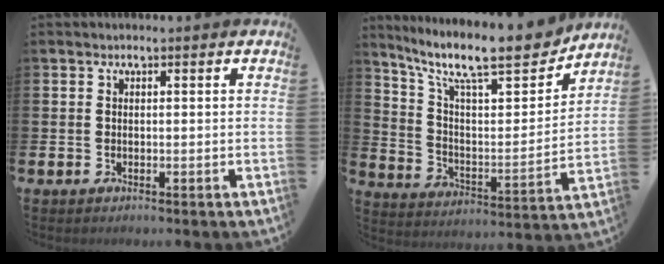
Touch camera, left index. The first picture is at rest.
{"total": 13.1, "force": [10.9, 3.2, 6.6], "torque": [-0.151, -0.071, 0.184]}